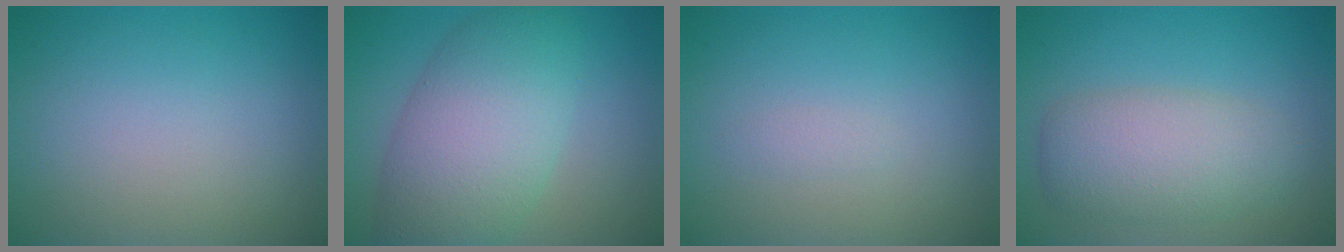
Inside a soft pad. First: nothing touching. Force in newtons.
{"total": 8.4, "press": 8.4, "slide": 0.1}
{"total": 0.6, "press": 0.6, "slide": 0.0}
{"total": 5.3, "press": 5.2, "slide": 0.5}